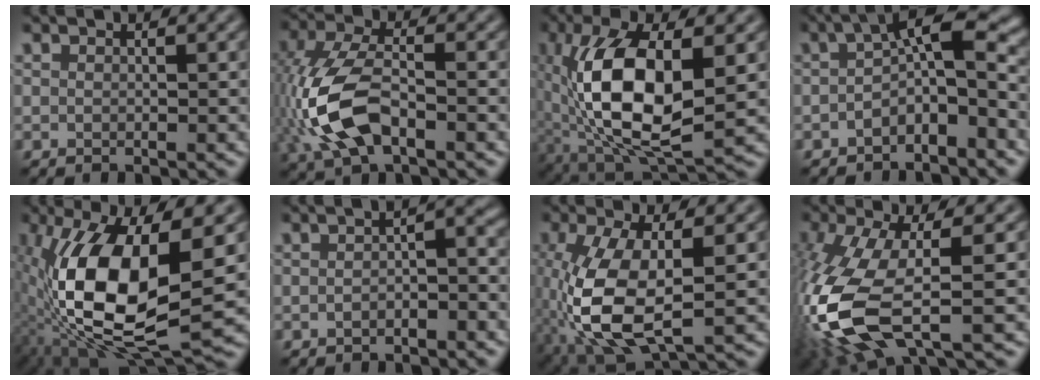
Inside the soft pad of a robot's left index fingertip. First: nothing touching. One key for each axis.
{"total": 8.2, "fx": -2.7, "fy": 4.1, "fz": 6.6, "tx": -0.160, "ty": 0.005, "tz": -0.062}
{"total": 12.7, "fx": 0.4, "fy": 5.9, "fz": 11.3, "tx": -0.217, "ty": -0.006, "tz": 0.010}
{"total": 4.9, "fx": -1.4, "fy": 1.5, "fz": 4.5, "tx": -0.068, "ty": 0.017, "tz": -0.036}
{"total": 13.3, "fx": -0.6, "fy": 5.2, "fz": 12.3, "tx": -0.238, "ty": -0.006, "tz": -0.013}
{"total": 2.3, "fx": -0.9, "fy": 0.6, "fz": 2.1, "tx": -0.036, "ty": 0.008, "tz": -0.018}
{"total": 9.5, "fx": -2.0, "fy": 4.4, "fz": 8.2, "tx": -0.197, "ty": -0.011, "tz": -0.037}
{"total": 11.6, "fx": -3.1, "fy": 4.7, "fz": 10.2, "tx": -0.260, "ty": -0.023, "tz": -0.056}